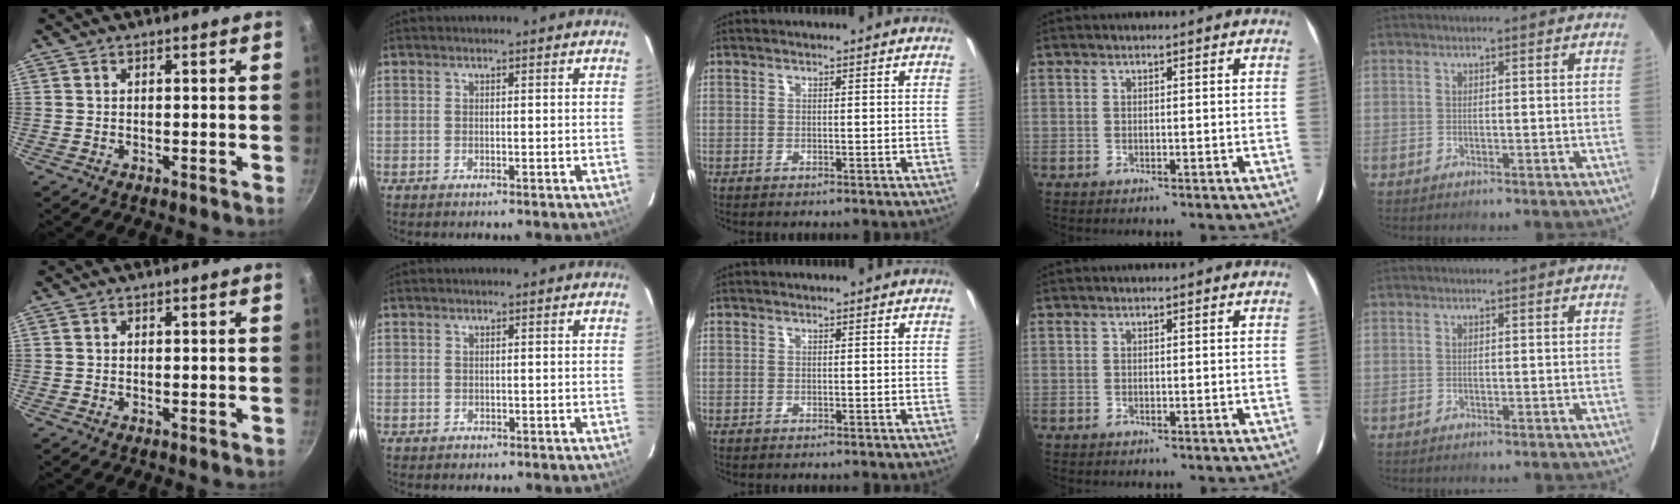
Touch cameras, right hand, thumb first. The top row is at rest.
{"index": {"total": 0.9, "force": [-0.2, 0.9, 0.0], "torque": [0.002, 0.003, 0.000]}}